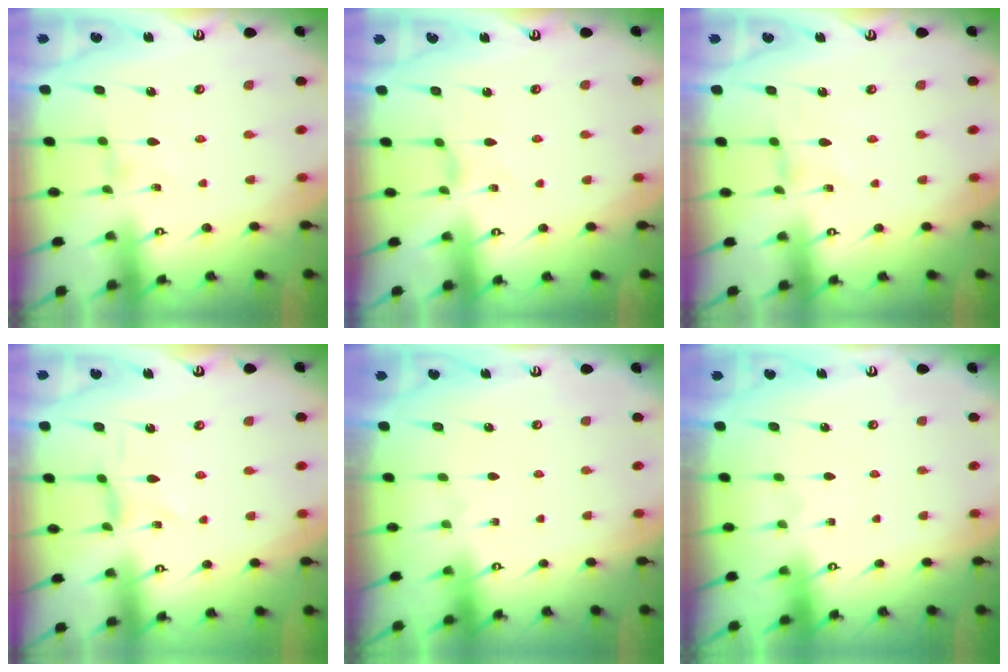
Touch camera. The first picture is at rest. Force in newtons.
{"total": 1.2, "press": 1.2, "slide": 0.3}
{"total": 0.0}
{"total": 0.0}
{"total": 0.0}
{"total": 0.0}